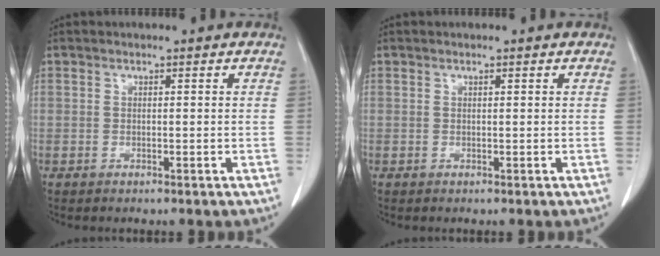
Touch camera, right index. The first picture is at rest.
{"total": 0.0}